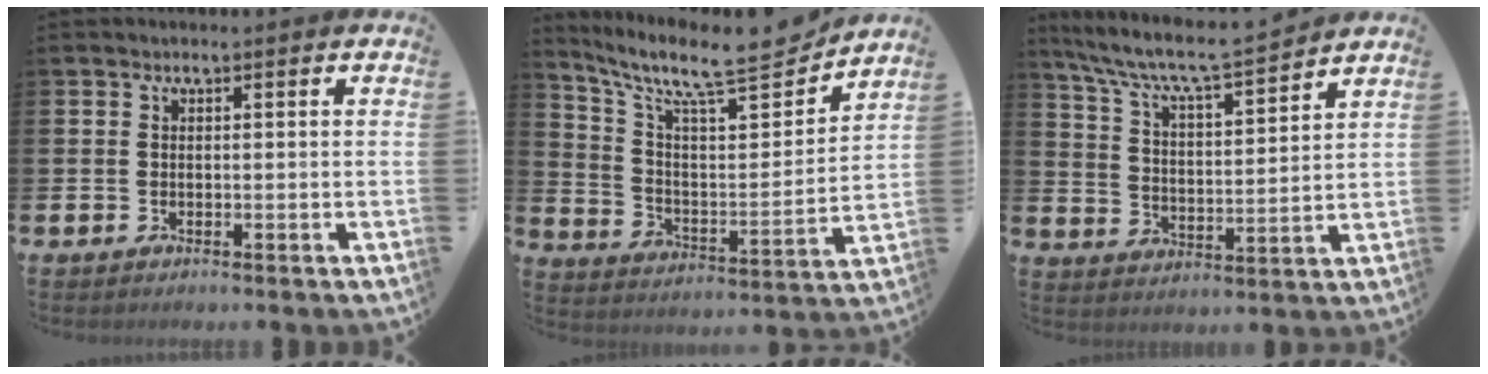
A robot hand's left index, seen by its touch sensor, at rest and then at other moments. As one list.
[{"total": 10.8, "force": [9.4, 1.9, 5.0], "torque": [-0.119, -0.080, 0.152]}, {"total": 7.6, "force": [7.0, 0.5, 3.0], "torque": [-0.092, -0.053, 0.116]}]